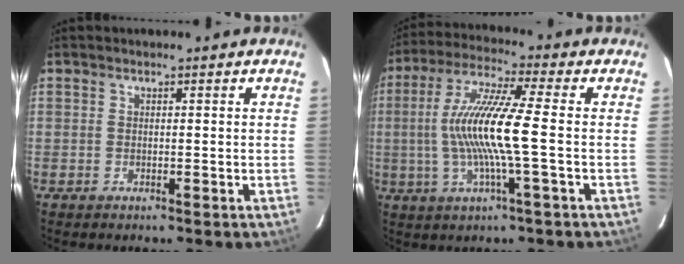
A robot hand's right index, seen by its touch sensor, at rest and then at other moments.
{"total": 12.9, "force": [-1.2, -0.1, 12.9], "torque": [-0.251, 0.002, -0.023]}